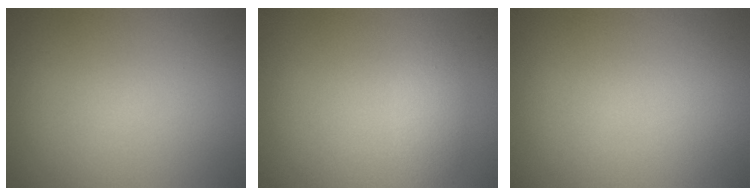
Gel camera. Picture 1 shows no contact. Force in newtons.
{"total": 1.6, "press": 1.6, "slide": 0.1}
{"total": 0.0}